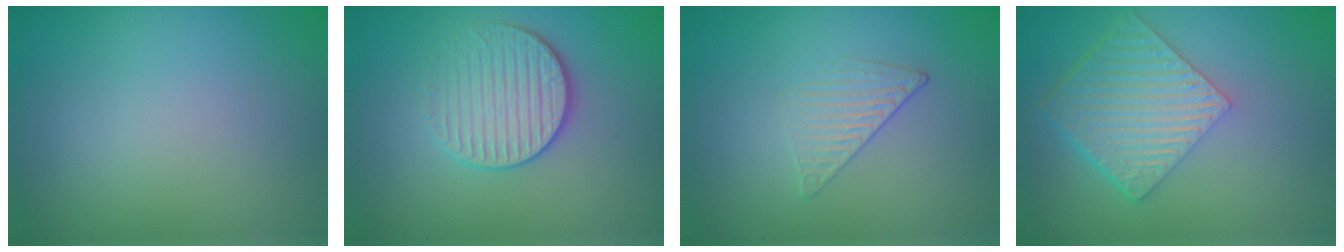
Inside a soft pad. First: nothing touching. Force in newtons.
{"total": 3.4, "press": 3.2, "slide": 1.2}
{"total": 1.5, "press": 0.7, "slide": 1.3}
{"total": 6.5, "press": 4.6, "slide": 4.6}